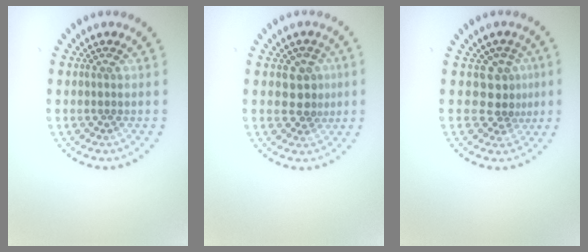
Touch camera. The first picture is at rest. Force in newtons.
{"total": 2.6, "press": 2.4, "slide": 0.9}
{"total": 2.6, "press": 1.8, "slide": 1.8}